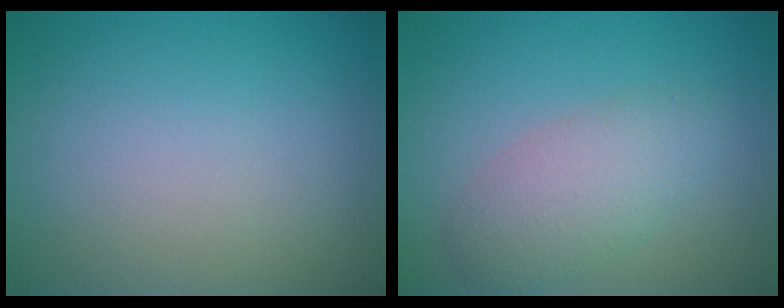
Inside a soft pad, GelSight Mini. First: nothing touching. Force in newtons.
{"total": 3.9, "press": 3.9, "slide": 0.1}